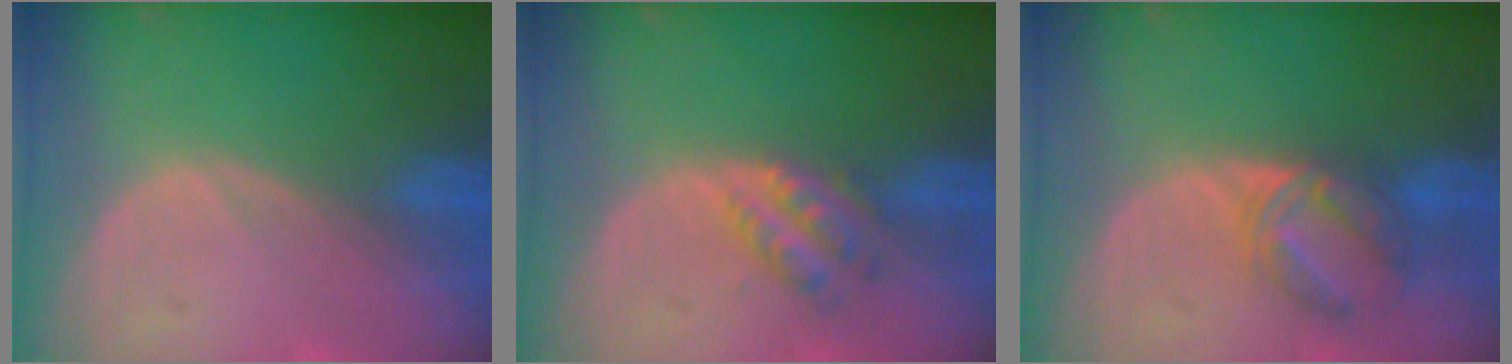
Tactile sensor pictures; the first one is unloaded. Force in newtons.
{"total": 4.6, "press": 4.1, "slide": 2.2}
{"total": 6.0, "press": 5.8, "slide": 1.4}